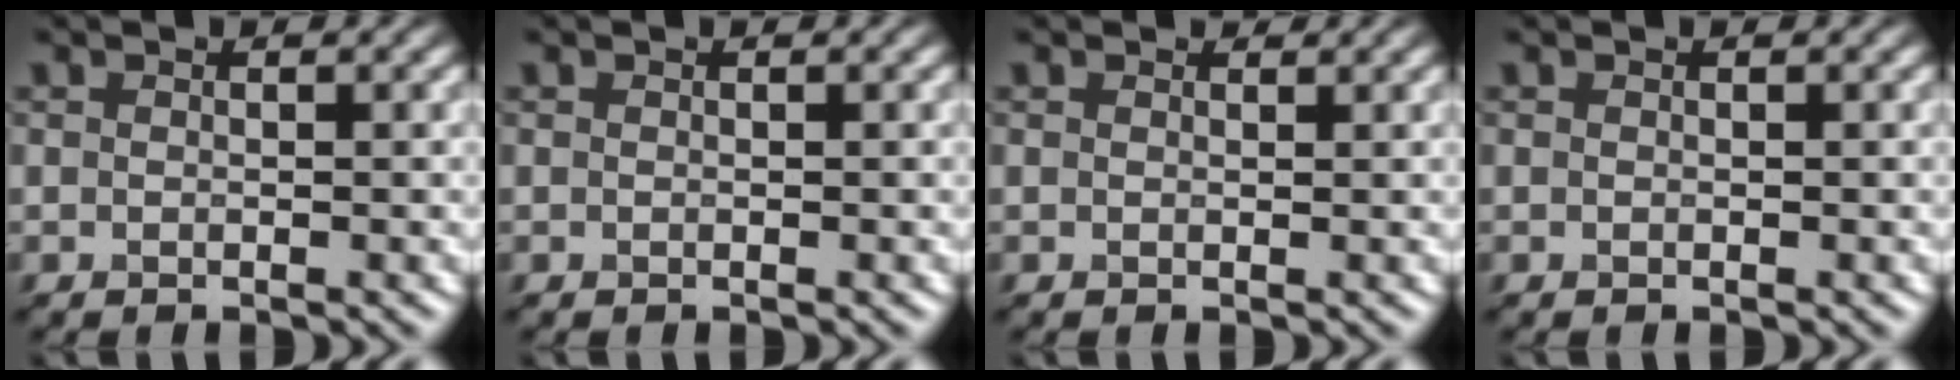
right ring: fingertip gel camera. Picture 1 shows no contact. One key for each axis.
{"total": 0.0}
{"total": 0.7, "fx": 0.6, "fy": 0.1, "fz": 0.2, "tx": -0.016, "ty": 0.004, "tz": 0.005}
{"total": 0.0}